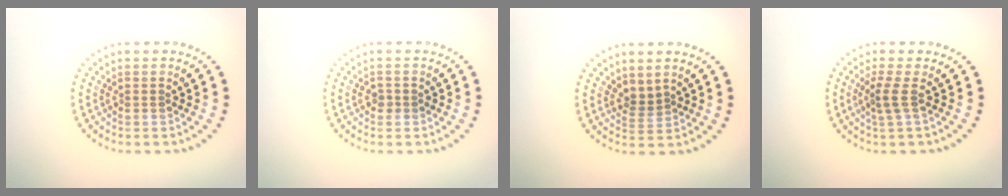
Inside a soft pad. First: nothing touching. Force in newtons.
{"total": 0.8, "press": 0.8, "slide": 0.1}
{"total": 1.5, "press": 1.0, "slide": 1.2}
{"total": 1.9, "press": 1.3, "slide": 1.4}